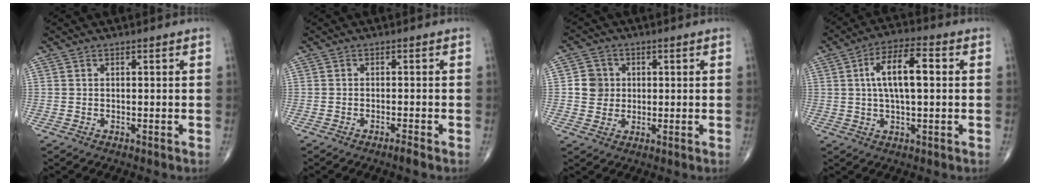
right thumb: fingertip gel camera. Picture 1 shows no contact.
{"total": 1.4, "force": [-1.1, -0.2, 0.8], "torque": [-0.021, 0.003, -0.023]}
{"total": 4.9, "force": [0.6, 4.6, 1.4], "torque": [0.001, 0.004, 0.006]}
{"total": 10.2, "force": [1.5, 3.9, 9.3], "torque": [-0.161, 0.019, 0.020]}